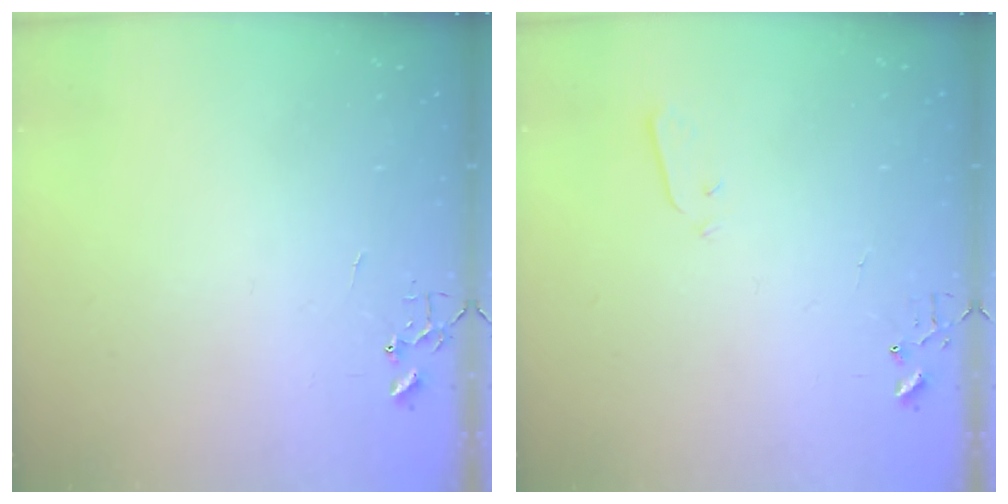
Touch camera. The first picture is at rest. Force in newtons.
{"total": 3.2, "press": 3.1, "slide": 0.8}